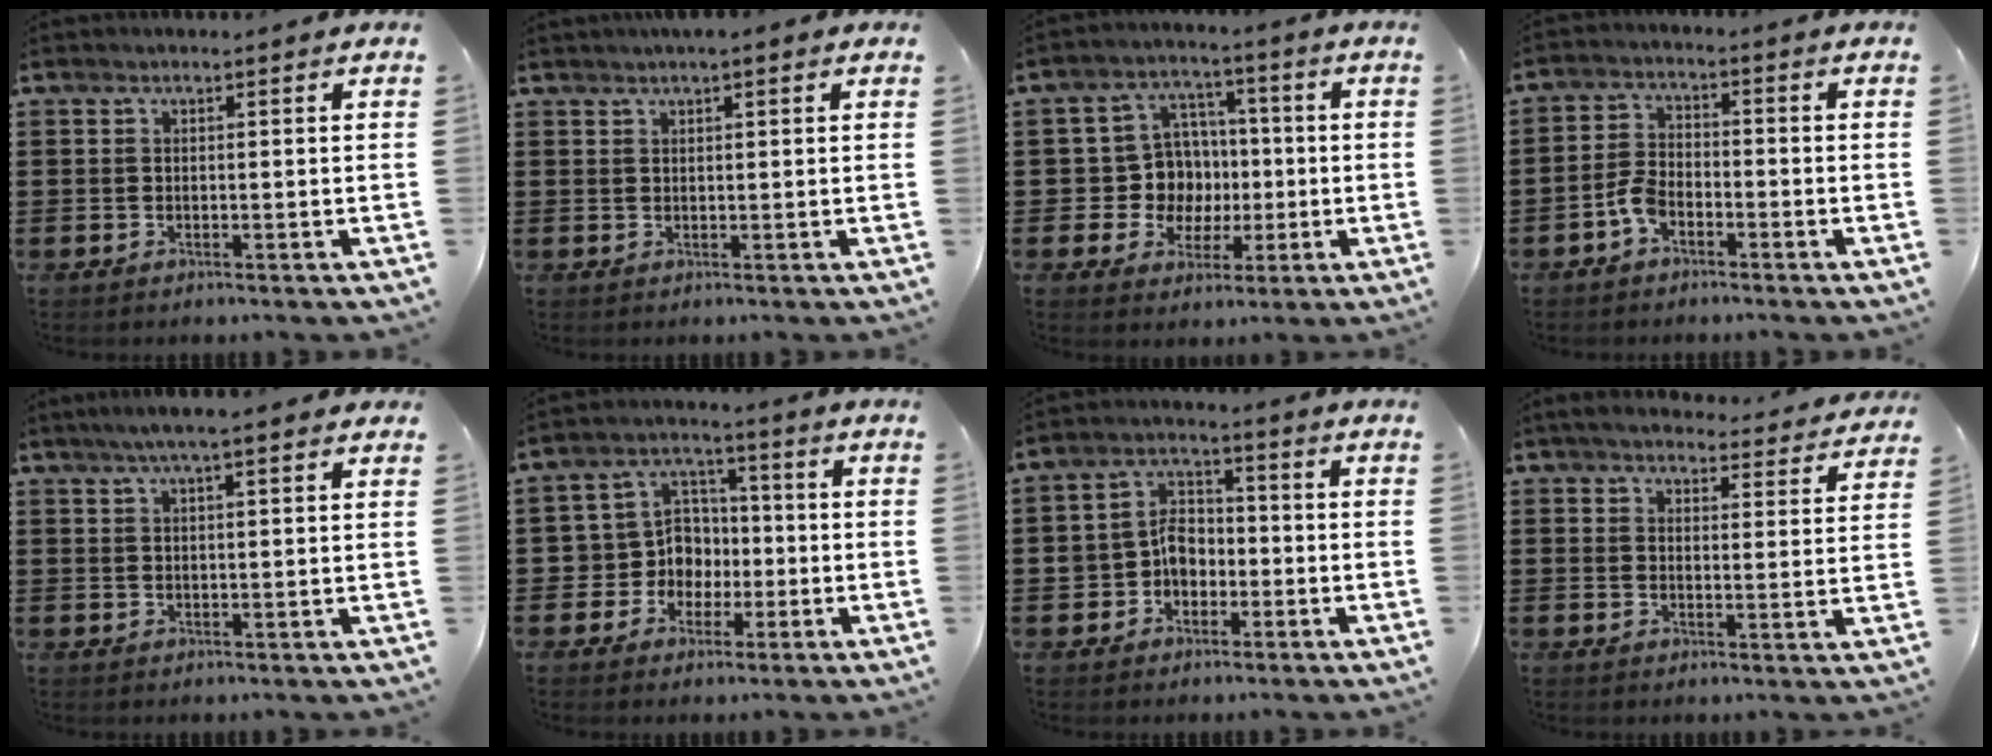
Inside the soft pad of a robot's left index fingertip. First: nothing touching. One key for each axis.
{"total": 1.5, "fx": 1.2, "fy": 0.4, "fz": 0.9, "tx": -0.019, "ty": 0.003, "tz": 0.021}
{"total": 8.7, "fx": 0.2, "fy": 8.2, "fz": 2.7, "tx": -0.069, "ty": 0.011, "tz": 0.012}
{"total": 4.1, "fx": -2.5, "fy": 2.1, "fz": 2.5, "tx": -0.066, "ty": 0.004, "tz": -0.053}
{"total": 4.2, "fx": 3.0, "fy": 0.3, "fz": 2.9, "tx": -0.063, "ty": 0.003, "tz": 0.053}
{"total": 7.3, "fx": -0.6, "fy": 7.1, "fz": 1.7, "tx": -0.069, "ty": 0.007, "tz": -0.009}
{"total": 5.7, "fx": -1.6, "fy": 4.5, "fz": 3.1, "tx": -0.071, "ty": 0.014, "tz": -0.033}
{"total": 4.0, "fx": 3.9, "fy": 0.5, "fz": 1.0, "tx": -0.036, "ty": -0.021, "tz": 0.067}